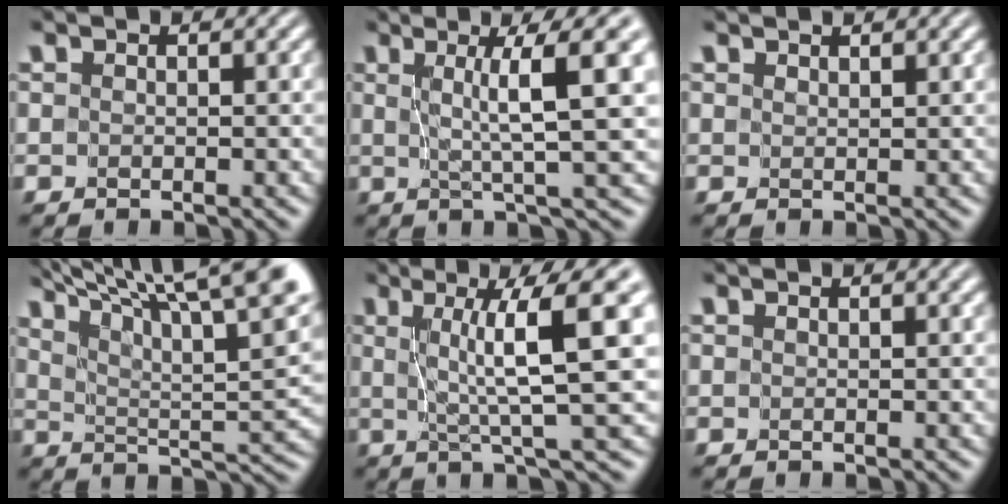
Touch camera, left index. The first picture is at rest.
{"total": 7.5, "force": [2.1, 1.0, 7.2], "torque": [-0.090, 0.015, 0.030]}
{"total": 1.1, "force": [1.1, 0.2, 0.2], "torque": [-0.002, -0.002, 0.016]}
{"total": 15.7, "force": [11.3, 3.7, 10.2], "torque": [-0.164, 0.024, 0.151]}
{"total": 8.9, "force": [2.2, 1.3, 8.6], "torque": [-0.107, 0.011, 0.034]}
{"total": 0.9, "force": [0.8, 0.1, 0.4], "torque": [-0.004, -0.003, 0.008]}